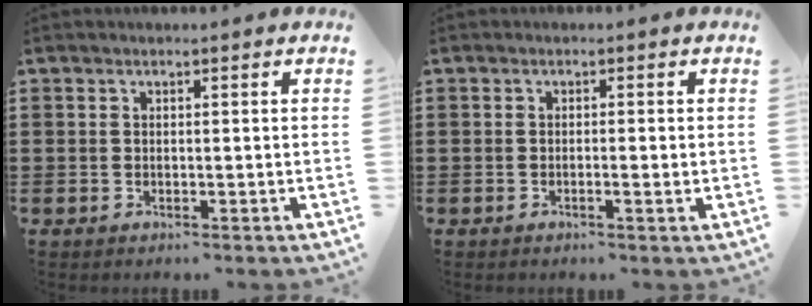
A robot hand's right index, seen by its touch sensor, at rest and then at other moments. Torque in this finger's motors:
{"motor_torque": [-0.36, 0.50, -0.01, -0.01]}